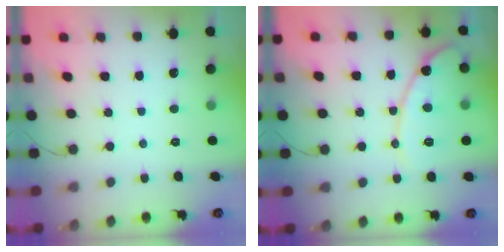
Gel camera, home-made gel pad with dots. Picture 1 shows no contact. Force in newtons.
{"total": 13.2, "press": 13.1, "slide": 0.9}